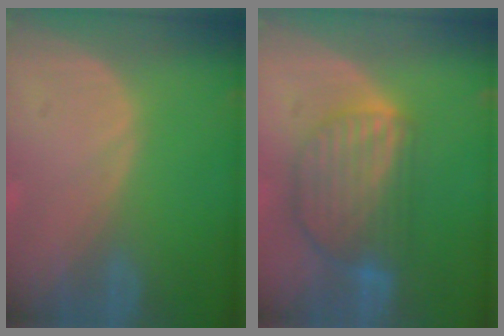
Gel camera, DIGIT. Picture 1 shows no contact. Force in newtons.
{"total": 8.9, "press": 7.7, "slide": 4.4}